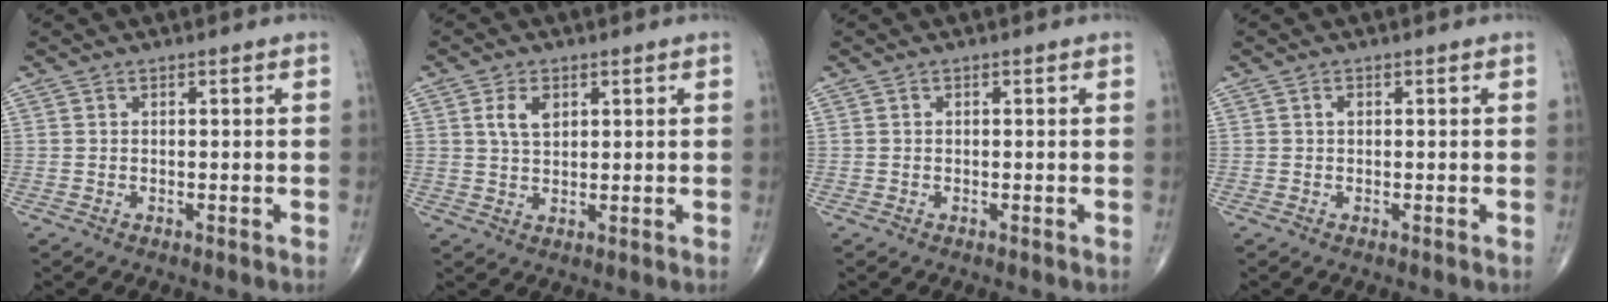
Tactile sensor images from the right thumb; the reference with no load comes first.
{"total": 4.5, "force": [1.6, 2.7, 3.1], "torque": [-0.052, -0.005, 0.032]}
{"total": 0.0}
{"total": 0.8, "force": [0.1, 0.5, 0.6], "torque": [-0.010, 0.001, 0.001]}